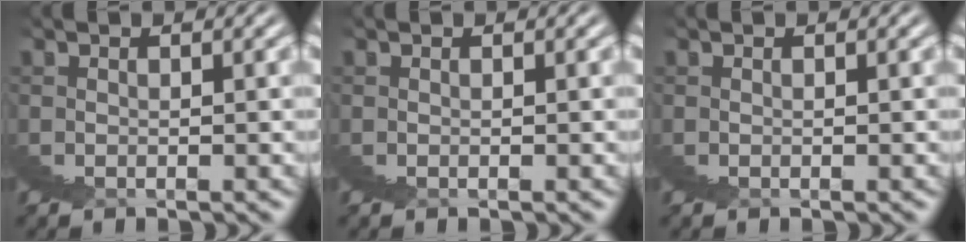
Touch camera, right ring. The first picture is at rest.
{"total": 0.0}
{"total": 0.0}